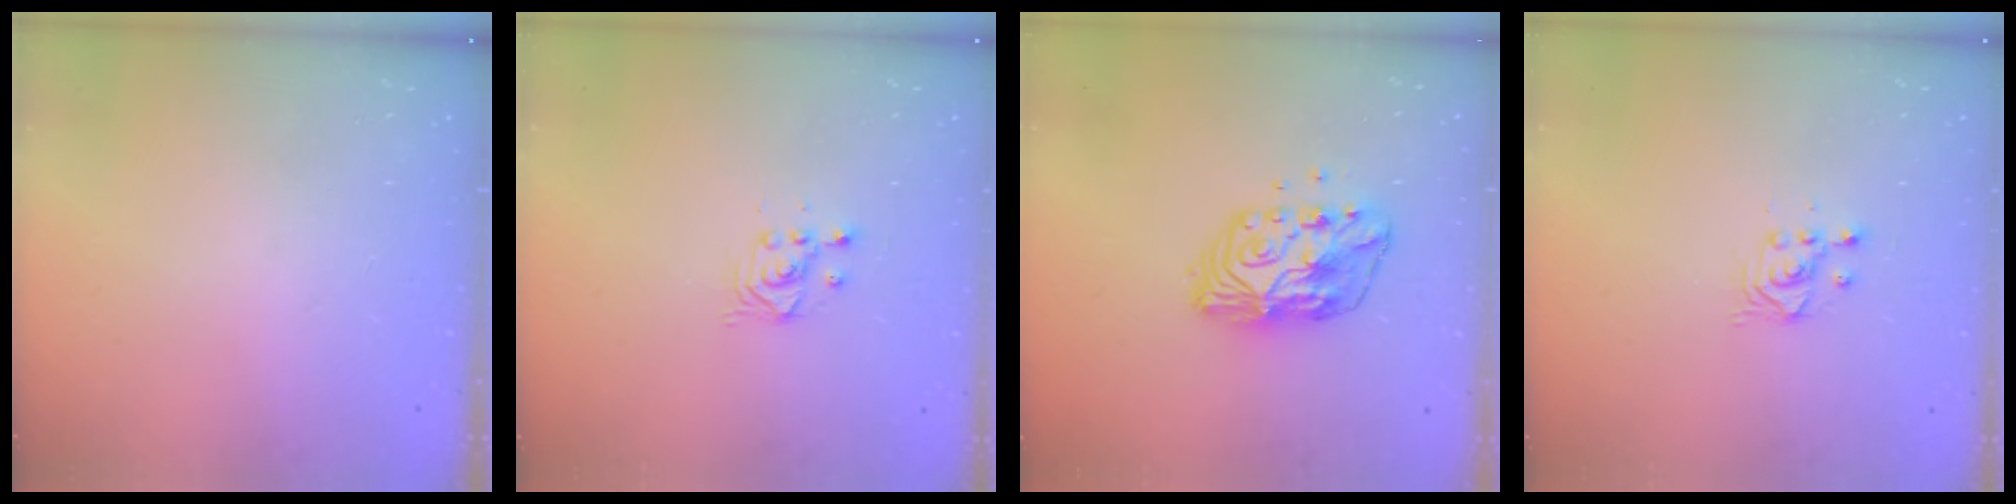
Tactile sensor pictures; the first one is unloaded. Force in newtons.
{"total": 2.5, "press": 2.5, "slide": 0.2}
{"total": 12.5, "press": 12.5, "slide": 1.0}
{"total": 2.5, "press": 2.5, "slide": 0.2}